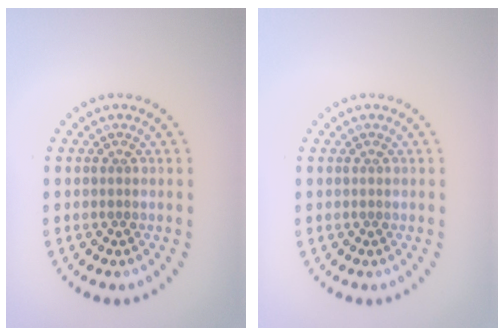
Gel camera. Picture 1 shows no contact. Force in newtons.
{"total": 0.0}